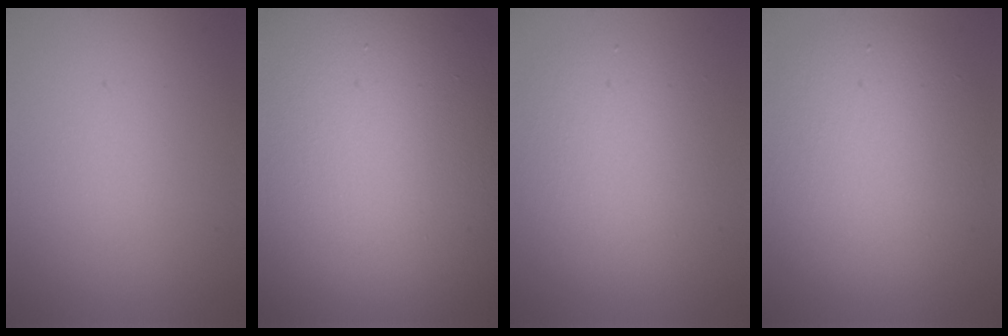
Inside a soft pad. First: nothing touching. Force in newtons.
{"total": 25.8, "press": 25.7, "slide": 1.5}
{"total": 4.1, "press": 4.1, "slide": 0.2}
{"total": 7.5, "press": 7.5, "slide": 0.5}